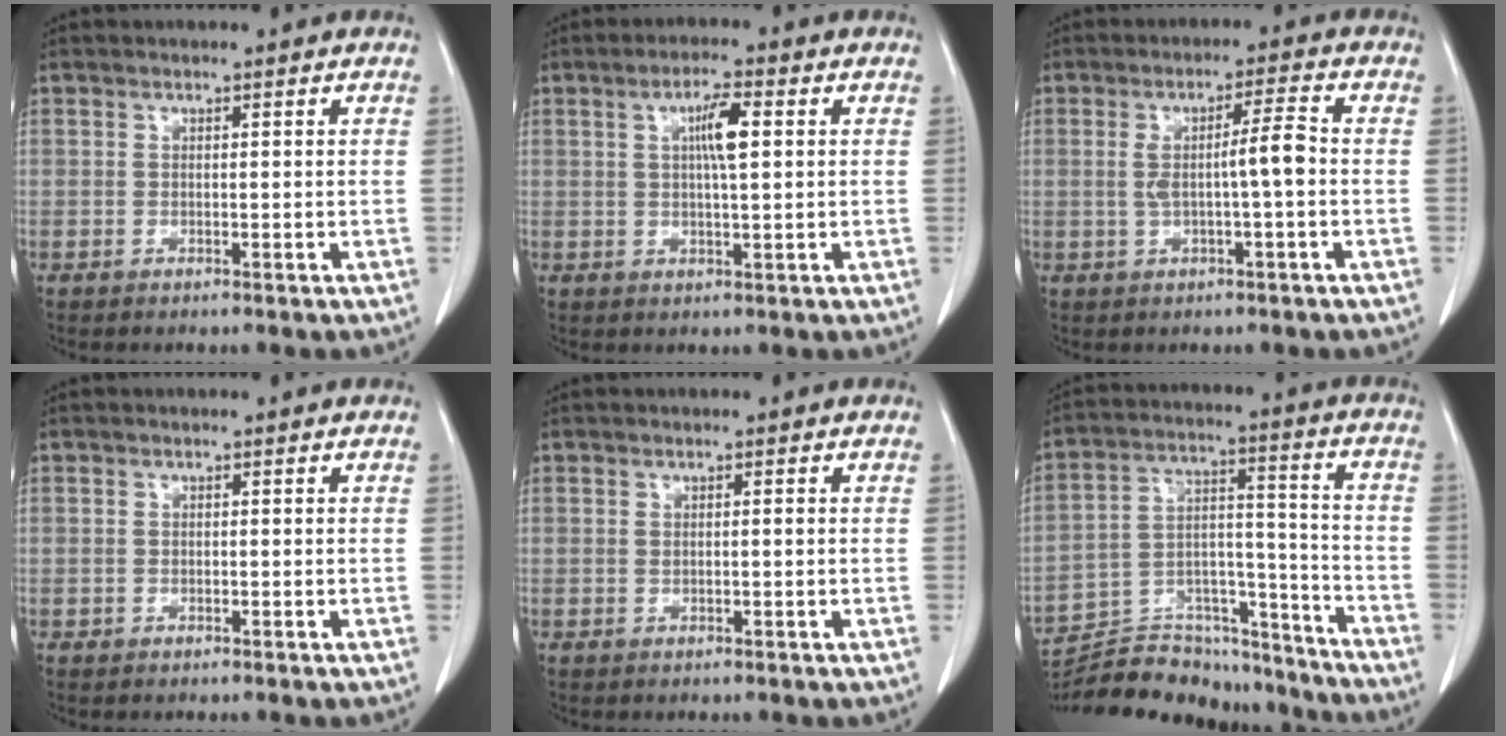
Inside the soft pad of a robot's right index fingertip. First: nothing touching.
{"total": 5.0, "force": [1.2, 0.6, 4.8], "torque": [-0.085, 0.003, 0.020]}
{"total": 5.4, "force": [-0.3, 0.0, 5.4], "torque": [-0.095, 0.011, -0.002]}
{"total": 0.0}
{"total": 0.5, "force": [0.1, 0.0, 0.5], "torque": [-0.015, 0.000, 0.003]}
{"total": 21.2, "force": [-20.0, 5.6, 4.5], "torque": [-0.104, 0.039, -0.300]}